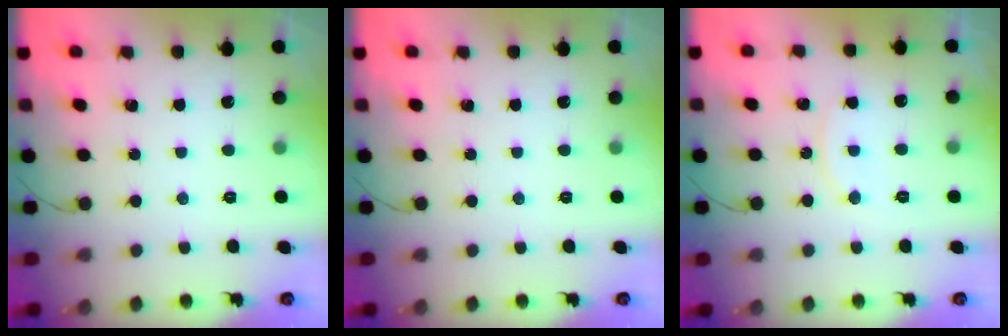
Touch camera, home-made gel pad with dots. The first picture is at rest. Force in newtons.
{"total": 0.0}
{"total": 6.1, "press": 6.1, "slide": 0.2}